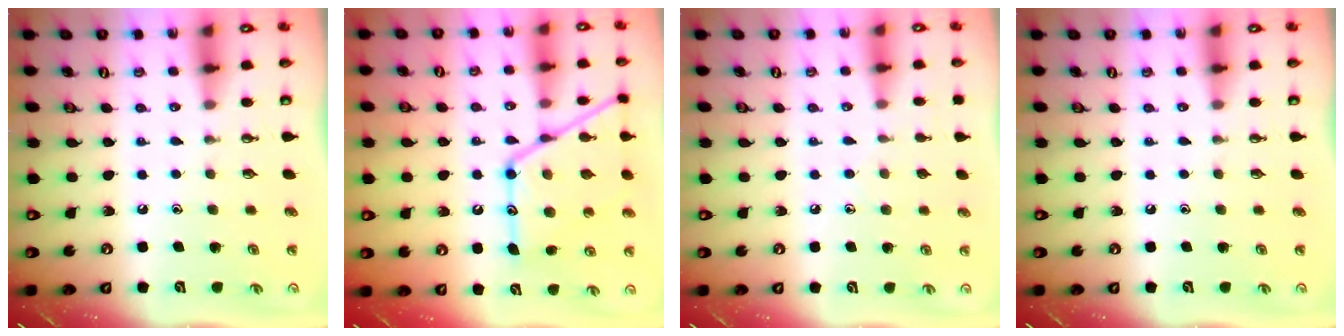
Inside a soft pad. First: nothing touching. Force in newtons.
{"total": 19.2, "press": 19.1, "slide": 1.6}
{"total": 4.4, "press": 4.3, "slide": 0.5}
{"total": 0.0}